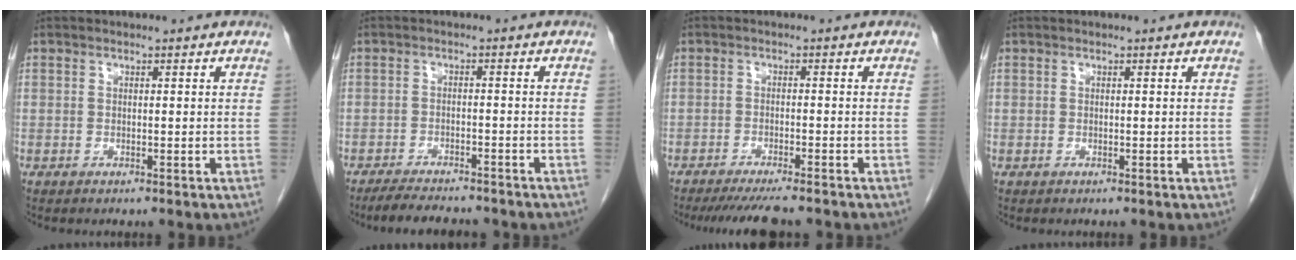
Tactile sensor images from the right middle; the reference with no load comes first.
{"total": 8.5, "force": [-7.5, 1.7, 3.5], "torque": [-0.054, -0.011, -0.109]}
{"total": 8.3, "force": [-7.2, 0.5, 3.9], "torque": [-0.050, -0.018, -0.111]}
{"total": 0.0}